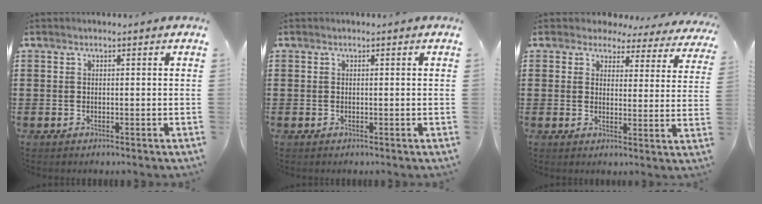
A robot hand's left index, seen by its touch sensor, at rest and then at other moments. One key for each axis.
{"total": 0.0}
{"total": 3.6, "fx": 3.3, "fy": 1.2, "fz": 0.6, "tx": -0.025, "ty": -0.021, "tz": 0.055}